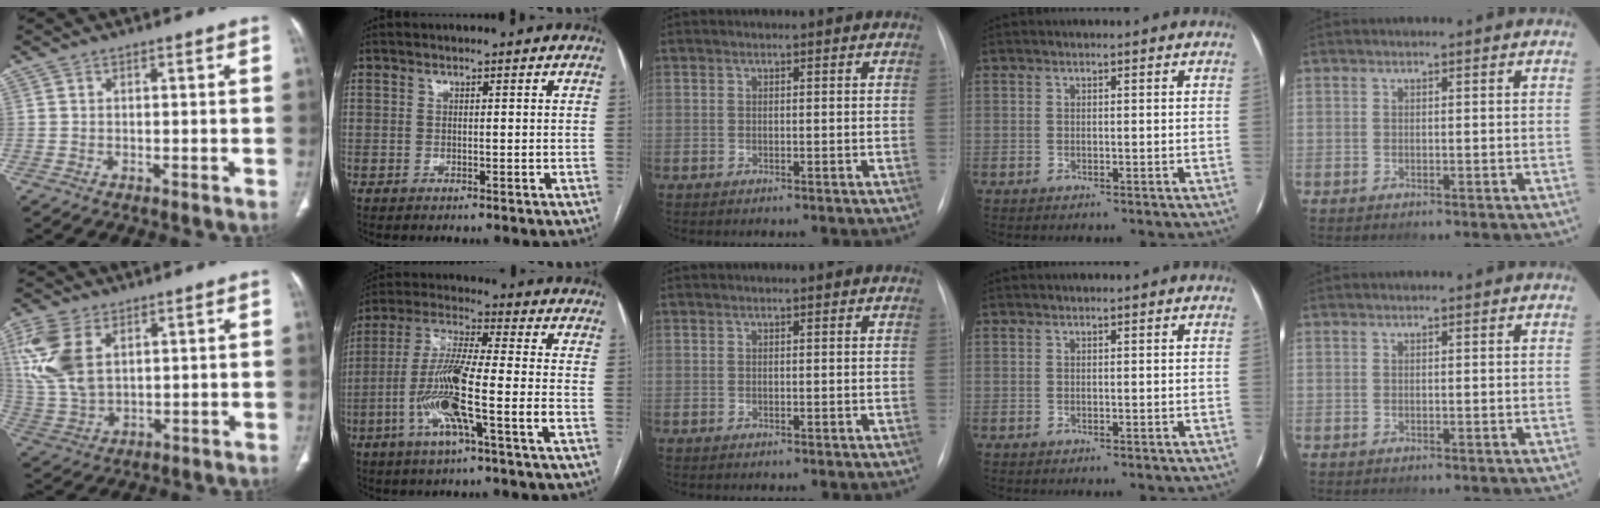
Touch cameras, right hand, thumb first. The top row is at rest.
{"thumb": {"total": 12.6, "force": [4.5, 7.4, 9.2], "torque": [-0.212, -0.007, 0.102]}, "index": {"total": 12.8, "force": [-4.1, 0.2, 12.2], "torque": [-0.246, -0.001, -0.083]}}